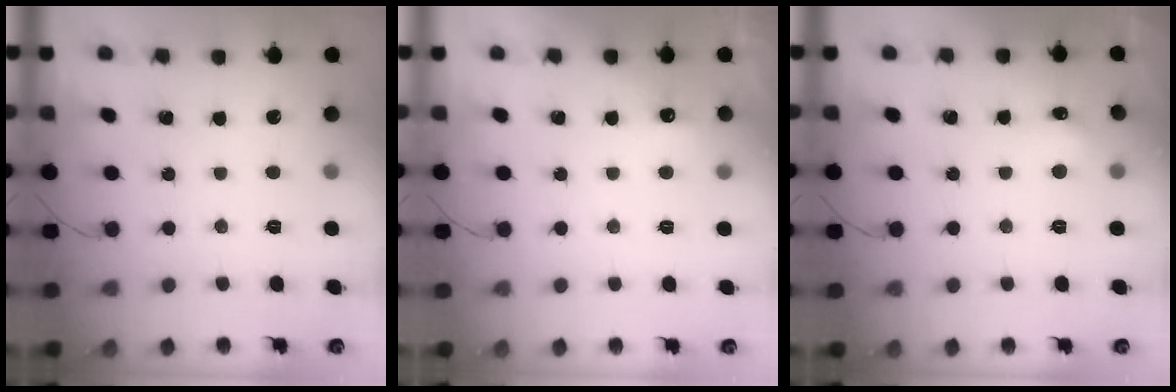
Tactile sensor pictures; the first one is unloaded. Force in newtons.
{"total": 4.5, "press": 4.3, "slide": 1.2}
{"total": 6.3, "press": 6.1, "slide": 1.5}